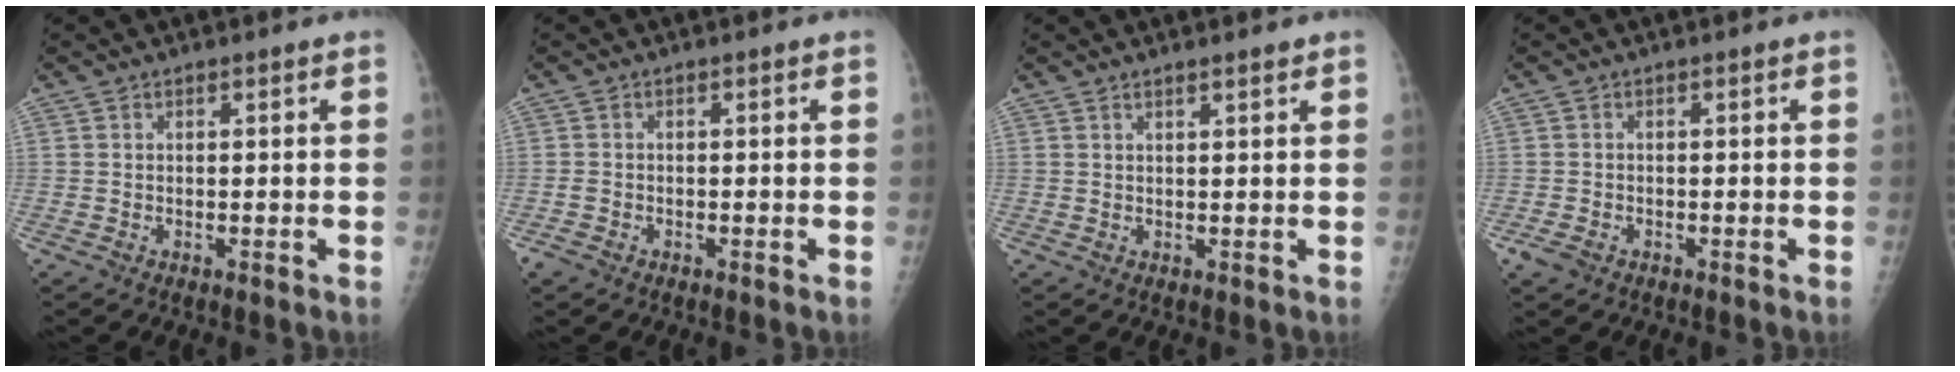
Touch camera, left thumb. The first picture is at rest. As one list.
[{"total": 2.0, "force": [-1.1, 1.5, 0.7], "torque": [-0.014, 0.003, -0.021]}, {"total": 1.5, "force": [1.2, 0.2, 0.9], "torque": [-0.011, -0.007, 0.019]}, {"total": 2.3, "force": [-1.2, 1.6, 1.1], "torque": [-0.020, 0.000, -0.021]}]